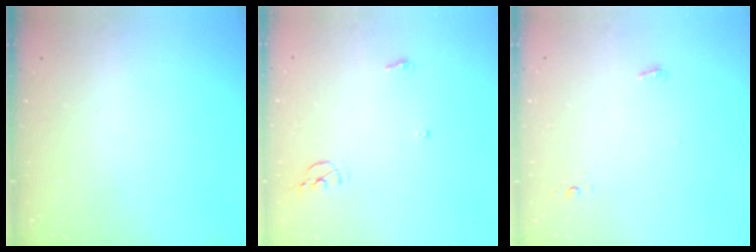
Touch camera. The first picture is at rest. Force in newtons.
{"total": 7.2, "press": 5.3, "slide": 4.9}
{"total": 7.6, "press": 3.8, "slide": 6.6}